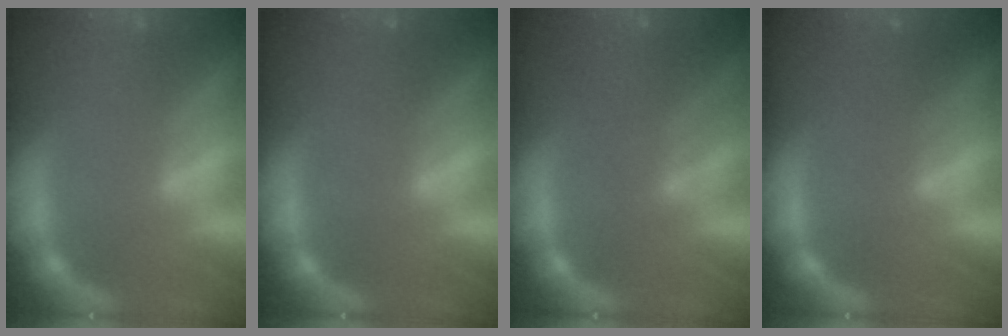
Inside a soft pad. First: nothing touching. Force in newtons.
{"total": 1.0}
{"total": 4.1}
{"total": 2.0}